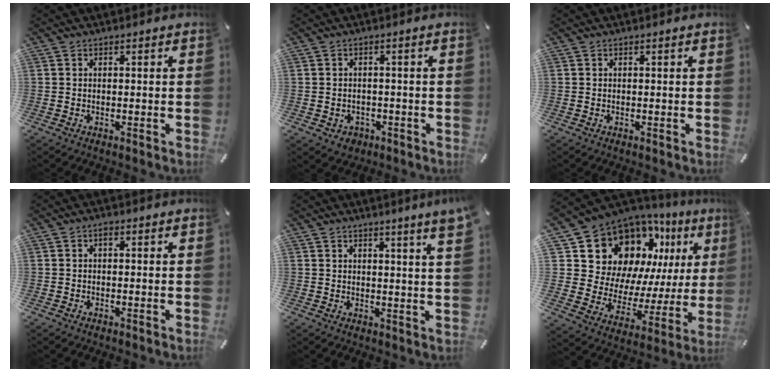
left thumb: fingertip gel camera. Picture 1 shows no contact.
{"total": 2.8, "force": [-1.0, 2.4, 1.0], "torque": [-0.019, 0.005, -0.019]}
{"total": 0.0}
{"total": 0.8, "force": [0.2, 0.4, 0.6], "torque": [-0.013, 0.004, 0.003]}
{"total": 4.4, "force": [3.2, -0.4, 3.1], "torque": [-0.050, -0.018, 0.051]}
{"total": 17.9, "force": [11.6, 12.2, 6.0], "torque": [-0.097, -0.109, 0.230]}